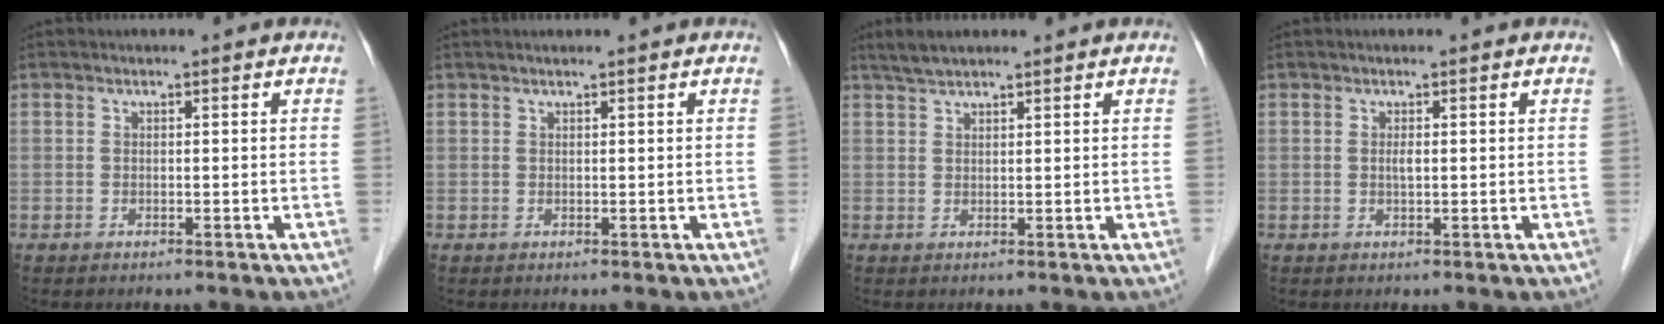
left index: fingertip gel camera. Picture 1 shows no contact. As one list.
[{"total": 0.6, "force": [0.6, -0.1, 0.3], "torque": [-0.008, 0.006, 0.014]}, {"total": 2.9, "force": [2.5, 0.4, 1.3], "torque": [-0.031, 0.014, 0.050]}, {"total": 0.9, "force": [0.1, 0.1, 0.9], "torque": [-0.019, -0.001, 0.003]}]